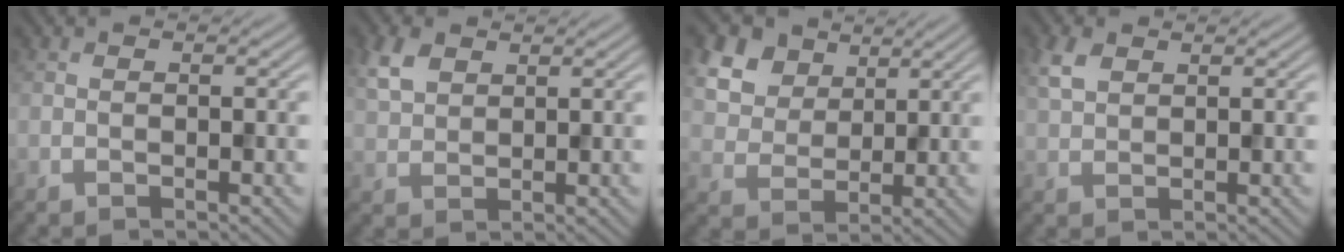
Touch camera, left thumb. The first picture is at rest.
{"total": 4.0, "force": [2.2, 2.4, 2.3], "torque": [-0.060, 0.005, 0.047]}
{"total": 9.8, "force": [5.4, 6.7, 4.7], "torque": [-0.176, 0.004, 0.120]}
{"total": 3.0, "force": [1.6, 1.7, 1.8], "torque": [-0.048, 0.005, 0.033]}